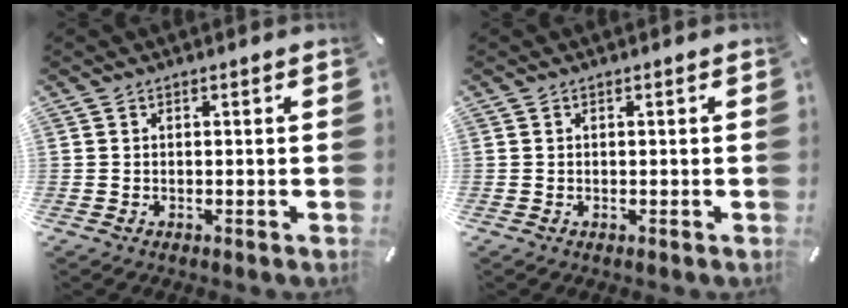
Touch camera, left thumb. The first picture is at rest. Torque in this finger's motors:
{"motor_torque": [0.09, -0.04, -0.02, 0.02, -0.02]}